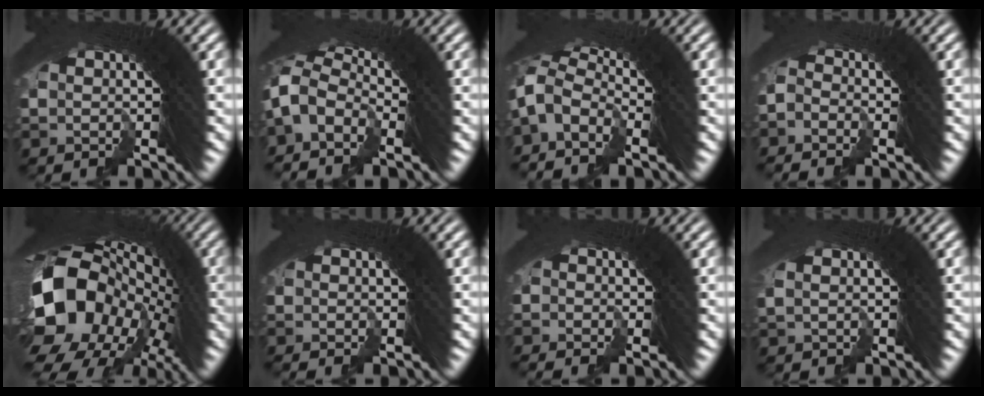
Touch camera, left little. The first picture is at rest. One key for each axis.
{"total": 4.9, "fx": -0.6, "fy": 4.0, "fz": 2.7, "tx": -0.070, "ty": 0.006, "tz": -0.020}
{"total": 4.5, "fx": -0.7, "fy": 3.6, "fz": 2.6, "tx": -0.065, "ty": 0.004, "tz": -0.022}
{"total": 1.7, "fx": -1.6, "fy": 0.5, "fz": -0.1, "tx": 0.012, "ty": 0.008, "tz": -0.037}
{"total": 21.3, "fx": -1.9, "fy": 14.4, "fz": 15.6, "tx": -0.258, "ty": -0.023, "tz": -0.024}
{"total": 0.0}
{"total": 1.4, "fx": -1.1, "fy": -0.3, "fz": -0.8, "tx": 0.025, "ty": 0.007, "tz": -0.024}
{"total": 0.6, "fx": 0.3, "fy": -0.1, "fz": 0.5, "tx": 0.007, "ty": 0.009, "tz": 0.008}